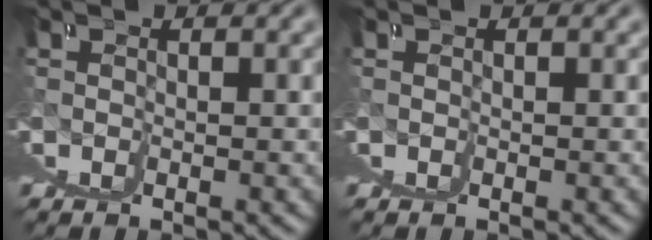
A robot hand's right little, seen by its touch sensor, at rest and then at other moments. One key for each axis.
{"total": 0.0}